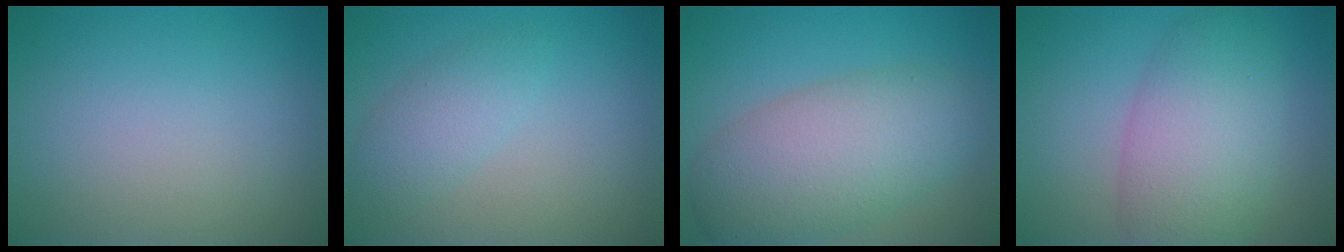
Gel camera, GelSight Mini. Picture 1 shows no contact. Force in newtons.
{"total": 1.7, "press": 1.7, "slide": 0.0}
{"total": 7.7, "press": 7.7, "slide": 0.2}
{"total": 6.9, "press": 6.9, "slide": 0.4}